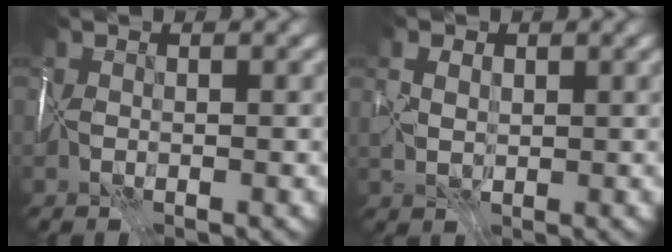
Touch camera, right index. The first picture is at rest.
{"total": 2.3, "force": [1.0, 1.8, 1.0], "torque": [-0.018, 0.019, 0.016]}